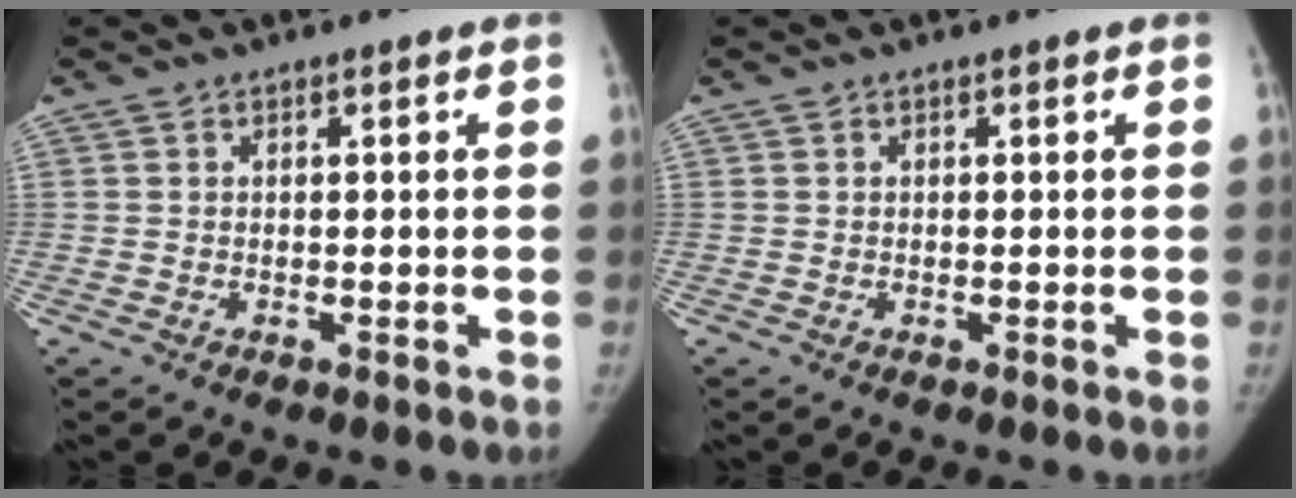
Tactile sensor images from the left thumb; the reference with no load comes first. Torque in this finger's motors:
{"motor_torque": [-0.02, 0.02, 0.18, -0.18, 0.00]}